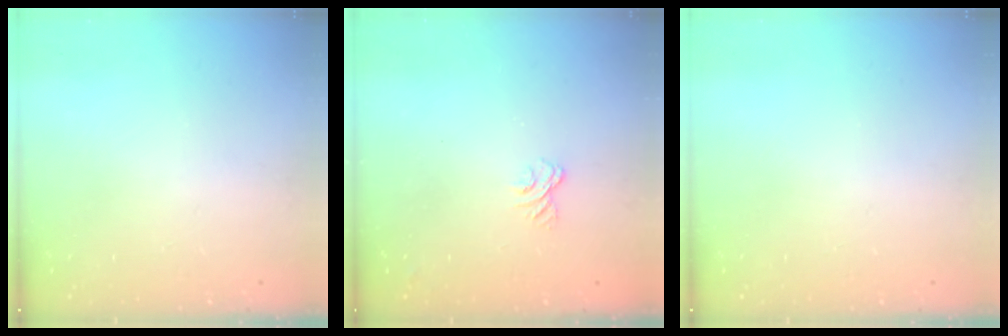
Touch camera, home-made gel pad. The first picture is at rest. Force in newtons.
{"total": 2.3, "press": 1.9, "slide": 1.3}
{"total": 0.0}